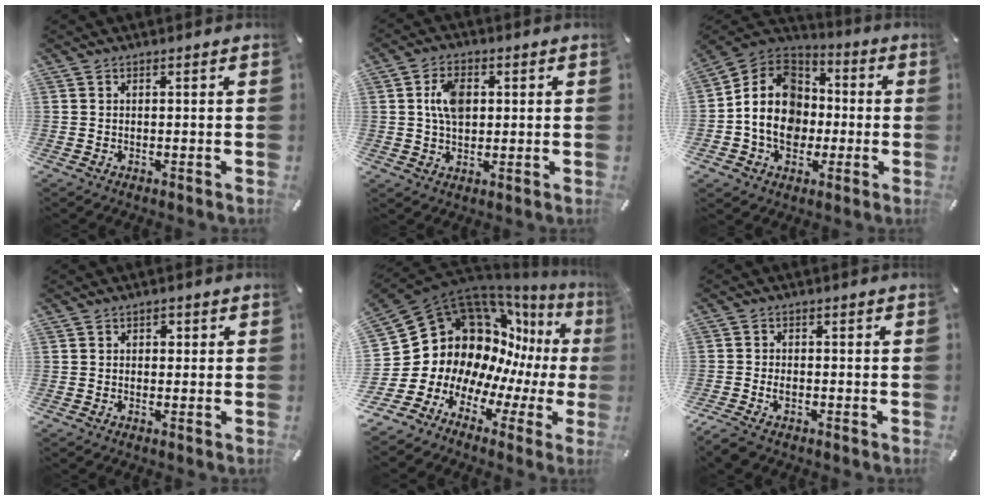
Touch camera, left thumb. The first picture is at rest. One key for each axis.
{"total": 7.4, "fx": 1.5, "fy": 4.9, "fz": 5.3, "tx": -0.102, "ty": 0.005, "tz": 0.023}
{"total": 14.6, "fx": -2.8, "fy": 12.5, "fz": 7.0, "tx": -0.163, "ty": 0.026, "tz": -0.051}
{"total": 1.4, "fx": 0.1, "fy": 1.2, "fz": 0.7, "tx": -0.008, "ty": 0.004, "tz": -0.003}
{"total": 20.1, "fx": 5.0, "fy": 16.7, "fz": 10.0, "tx": -0.192, "ty": -0.108, "tz": 0.138}
{"total": 3.1, "fx": -1.6, "fy": 1.9, "fz": 1.9, "tx": -0.048, "ty": 0.003, "tz": -0.033}